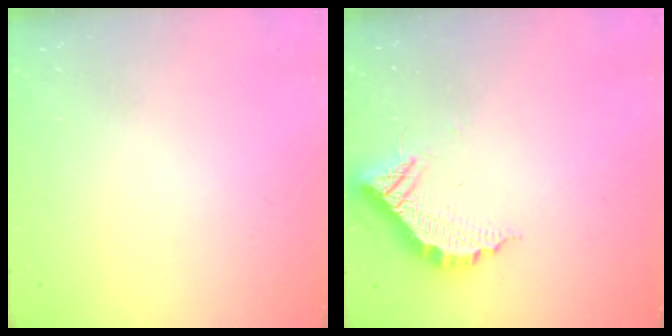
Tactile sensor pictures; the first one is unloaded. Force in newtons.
{"total": 10.7, "press": 10.7, "slide": 0.3}